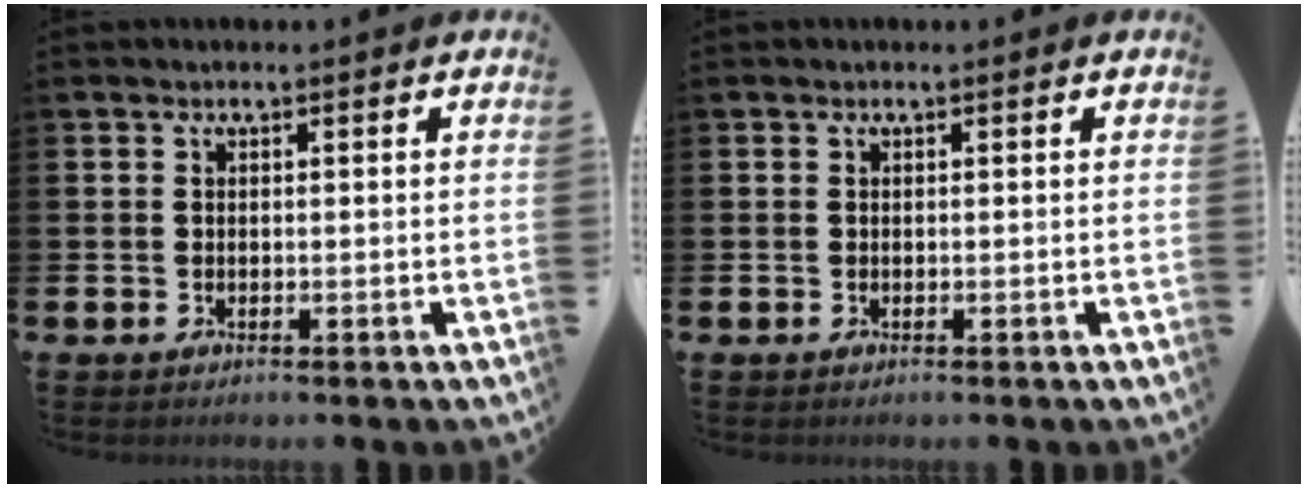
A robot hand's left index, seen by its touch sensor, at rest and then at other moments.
{"total": 0.0}